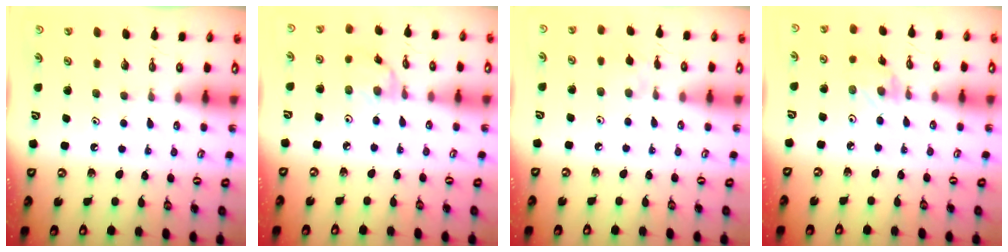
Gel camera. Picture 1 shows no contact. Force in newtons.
{"total": 2.4, "press": 2.4, "slide": 0.1}
{"total": 1.9, "press": 1.9, "slide": 0.4}
{"total": 0.6, "press": 0.6, "slide": 0.2}